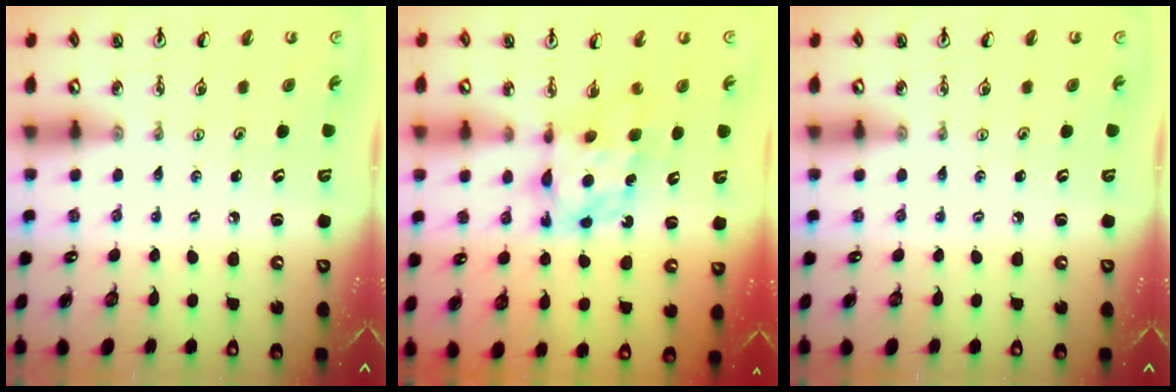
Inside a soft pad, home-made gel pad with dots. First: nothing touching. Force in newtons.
{"total": 7.0, "press": 7.0, "slide": 0.2}
{"total": 0.0}